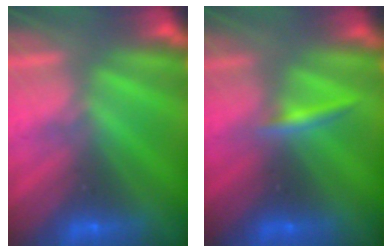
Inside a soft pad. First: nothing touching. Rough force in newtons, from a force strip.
{"total": 2.3}